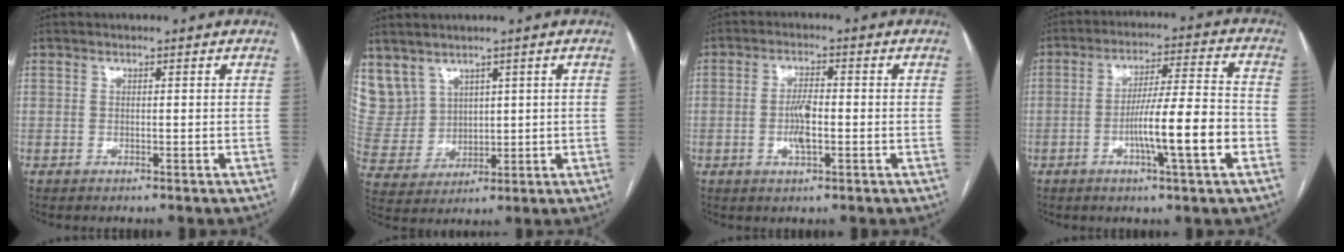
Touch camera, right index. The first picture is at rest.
{"total": 10.5, "force": [6.1, 8.4, 1.9], "torque": [-0.067, 0.040, 0.154]}
{"total": 4.5, "force": [-0.9, 1.3, 4.2], "torque": [-0.087, 0.001, -0.015]}
{"total": 11.6, "force": [-3.6, 0.1, 11.1], "torque": [-0.184, 0.003, -0.061]}